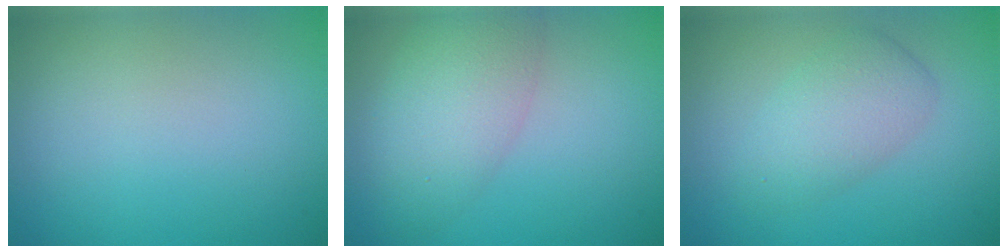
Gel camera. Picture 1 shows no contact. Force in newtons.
{"total": 5.1, "press": 5.1, "slide": 0.1}
{"total": 3.5, "press": 3.5, "slide": 0.2}